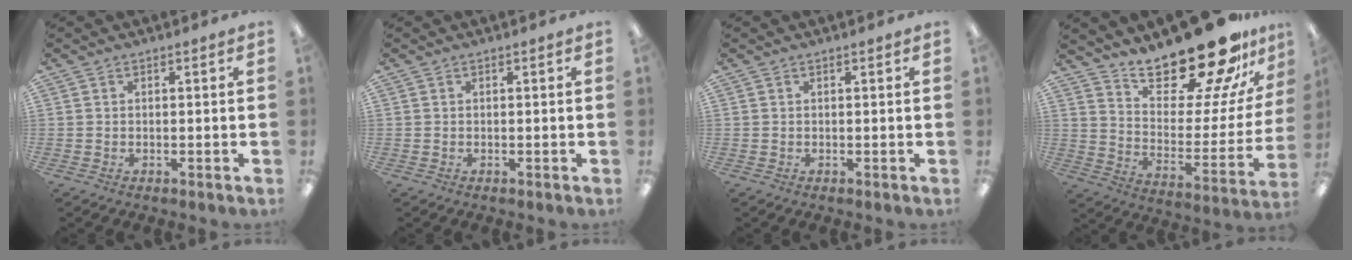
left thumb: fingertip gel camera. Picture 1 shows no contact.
{"total": 0.0}
{"total": 0.0}
{"total": 24.4, "force": [20.1, 6.6, 12.1], "torque": [-0.174, -0.152, 0.332]}